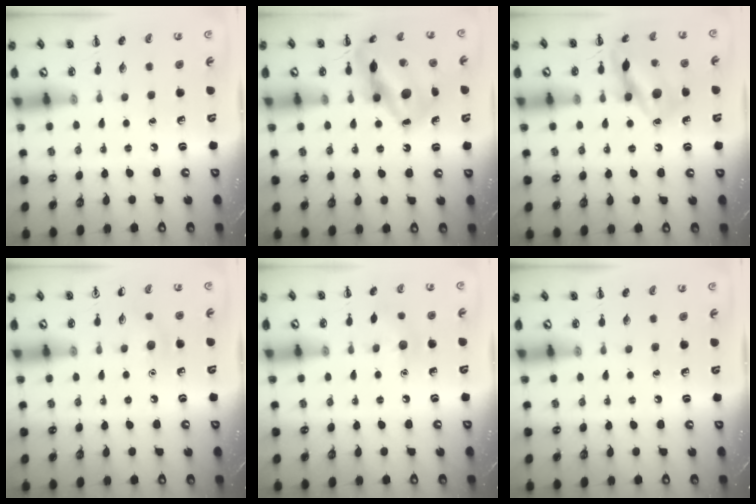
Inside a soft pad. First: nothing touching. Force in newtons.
{"total": 15.0, "press": 14.9, "slide": 1.3}
{"total": 13.5, "press": 13.4, "slide": 1.6}
{"total": 5.4, "press": 5.2, "slide": 1.6}
{"total": 7.4, "press": 7.2, "slide": 1.7}
{"total": 0.0}